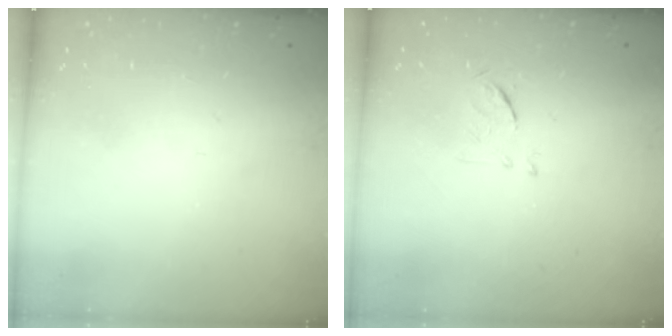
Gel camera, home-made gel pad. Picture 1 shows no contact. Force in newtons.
{"total": 6.3, "press": 6.2, "slide": 1.0}